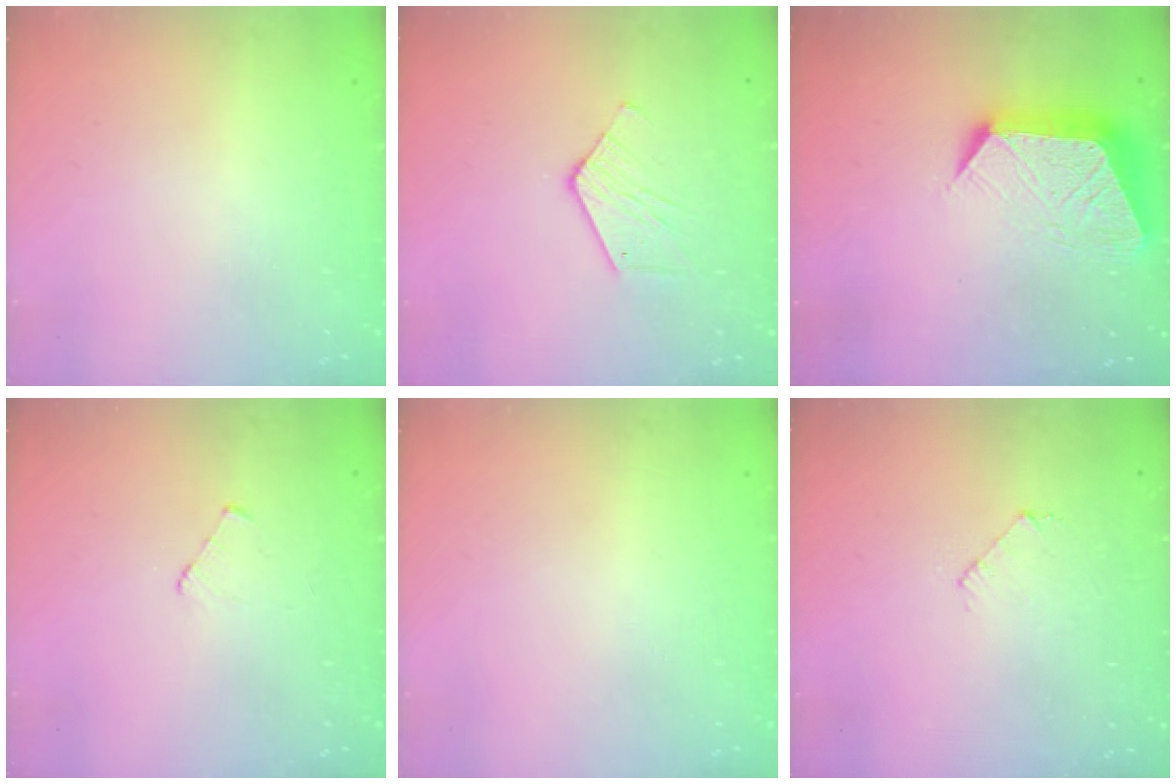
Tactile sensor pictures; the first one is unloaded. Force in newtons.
{"total": 6.6, "press": 6.6, "slide": 0.2}
{"total": 13.1, "press": 13.1, "slide": 1.2}
{"total": 3.0, "press": 2.9, "slide": 0.3}
{"total": 0.0}
{"total": 3.8, "press": 3.8, "slide": 0.3}